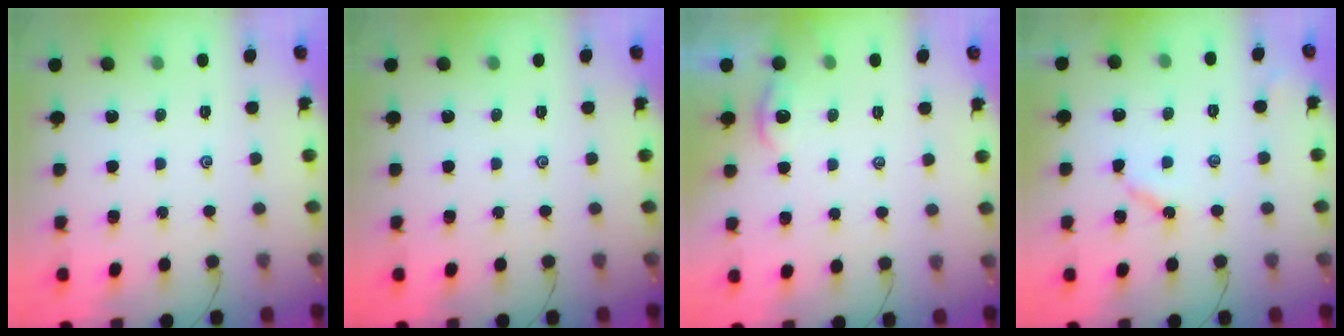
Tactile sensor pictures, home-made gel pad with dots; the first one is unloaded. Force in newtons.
{"total": 0.0}
{"total": 1.5, "press": 1.5, "slide": 0.2}
{"total": 3.8, "press": 3.8, "slide": 0.1}